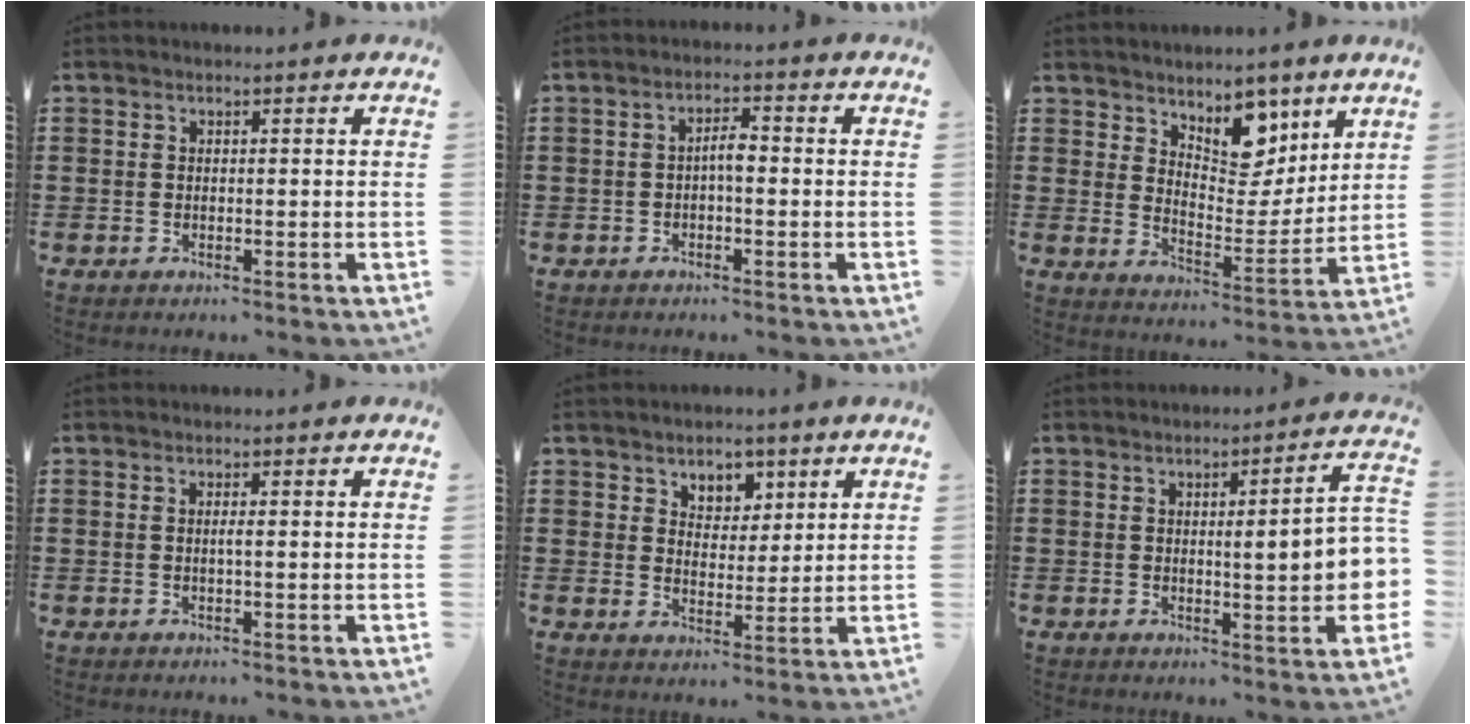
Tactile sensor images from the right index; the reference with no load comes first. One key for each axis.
{"total": 2.6, "fx": -0.5, "fy": 0.8, "fz": 2.4, "tx": -0.046, "ty": 0.006, "tz": -0.012}
{"total": 8.1, "fx": 6.2, "fy": 4.3, "fz": 2.9, "tx": -0.057, "ty": -0.037, "tz": 0.109}
{"total": 0.7, "fx": -0.1, "fy": -0.2, "fz": 0.6, "tx": -0.013, "ty": -0.003, "tz": -0.002}
{"total": 4.4, "fx": 3.0, "fy": 3.1, "fz": 0.8, "tx": -0.027, "ty": 0.005, "tz": 0.053}
{"total": 7.0, "fx": 0.2, "fy": 0.9, "fz": 7.0, "tx": -0.098, "ty": -0.012, "tz": -0.002}